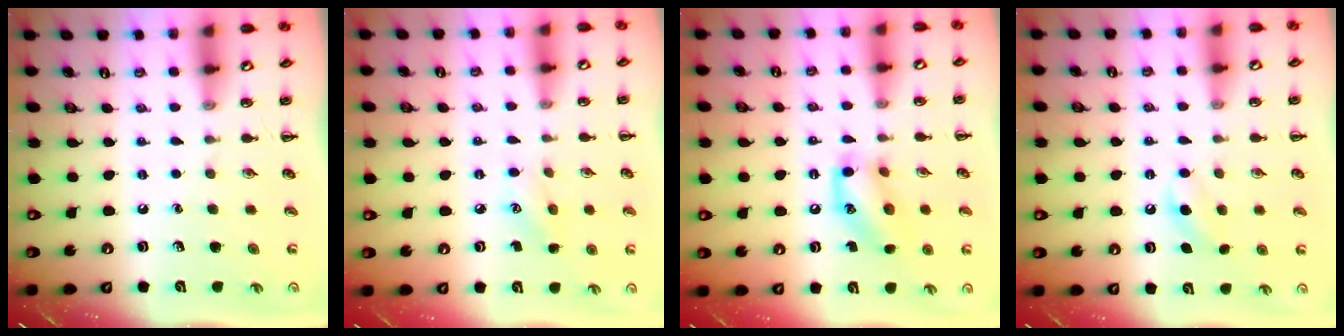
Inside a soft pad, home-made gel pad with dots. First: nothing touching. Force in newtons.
{"total": 5.6, "press": 5.5, "slide": 1.3}
{"total": 13.0, "press": 12.8, "slide": 2.2}
{"total": 6.6, "press": 6.4, "slide": 1.6}